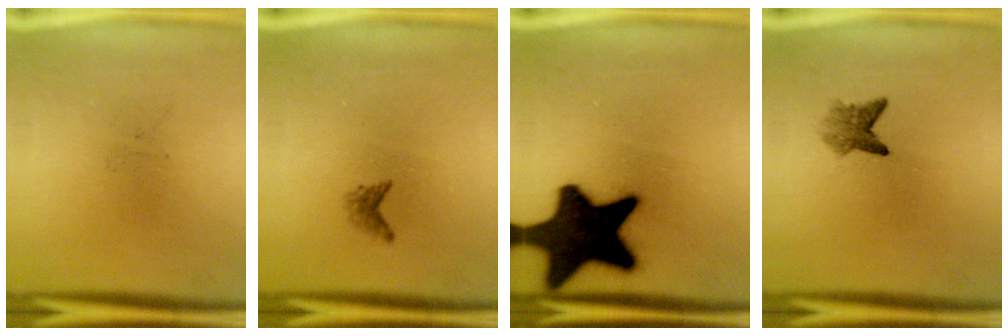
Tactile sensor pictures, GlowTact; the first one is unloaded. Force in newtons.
{"total": 1.1}
{"total": 18.6}
{"total": 2.6}